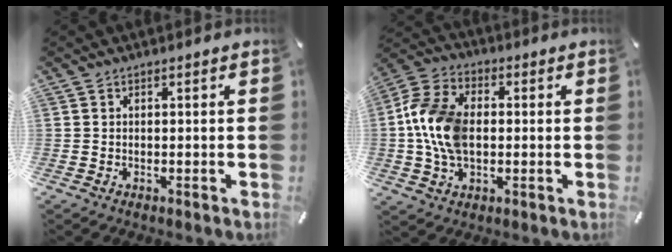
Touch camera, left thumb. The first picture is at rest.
{"total": 12.9, "force": [-0.4, 8.9, 9.3], "torque": [-0.206, 0.015, -0.005]}